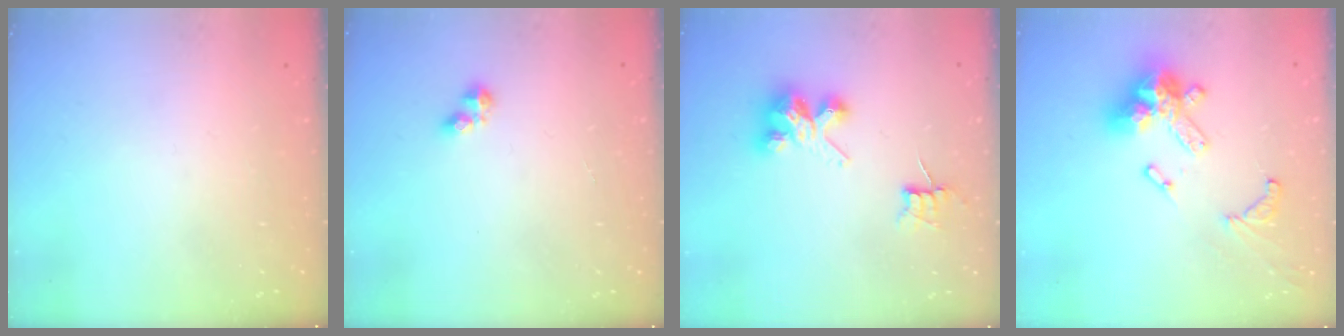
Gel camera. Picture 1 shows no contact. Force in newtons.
{"total": 2.7, "press": 2.6, "slide": 0.3}
{"total": 6.8, "press": 6.8, "slide": 0.5}
{"total": 16.8, "press": 16.7, "slide": 2.0}